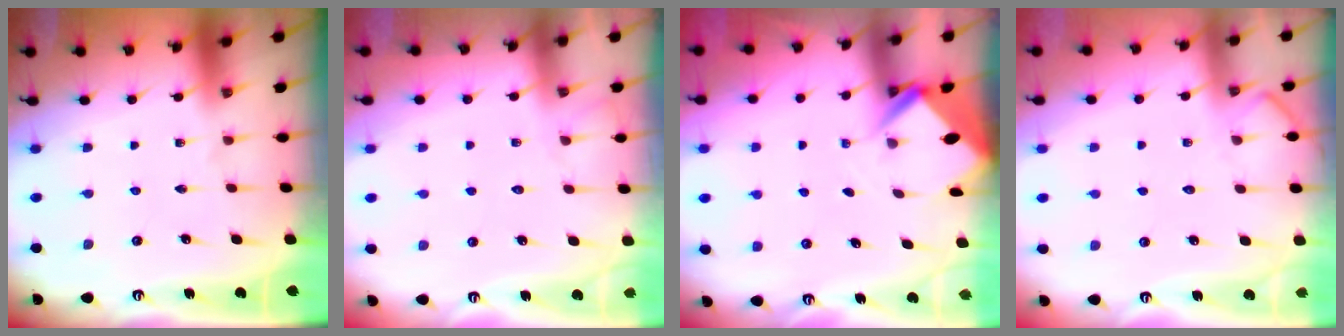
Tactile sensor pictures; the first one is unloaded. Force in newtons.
{"total": 6.2, "press": 6.1, "slide": 0.8}
{"total": 2.6, "press": 2.6, "slide": 0.1}
{"total": 4.9, "press": 4.9, "slide": 0.5}